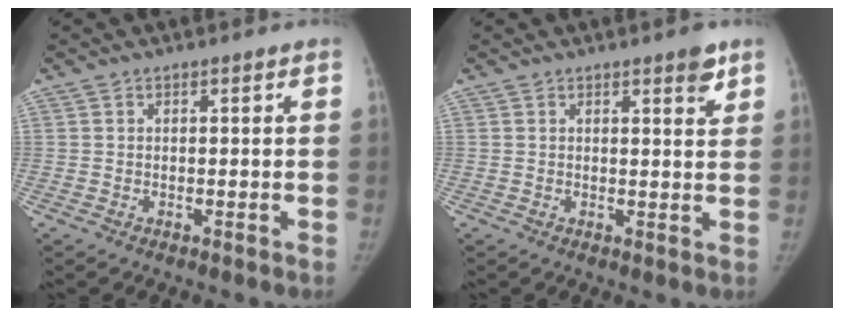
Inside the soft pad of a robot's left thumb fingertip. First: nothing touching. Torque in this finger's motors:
{"motor_torque": [0.98, 0.87, 0.42, -0.12, 0.10]}